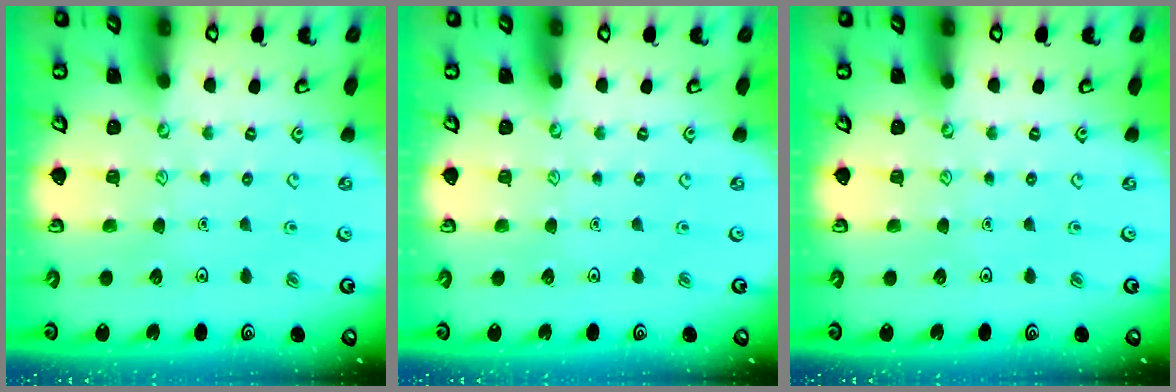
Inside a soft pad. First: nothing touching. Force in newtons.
{"total": 0.0}
{"total": 0.0}